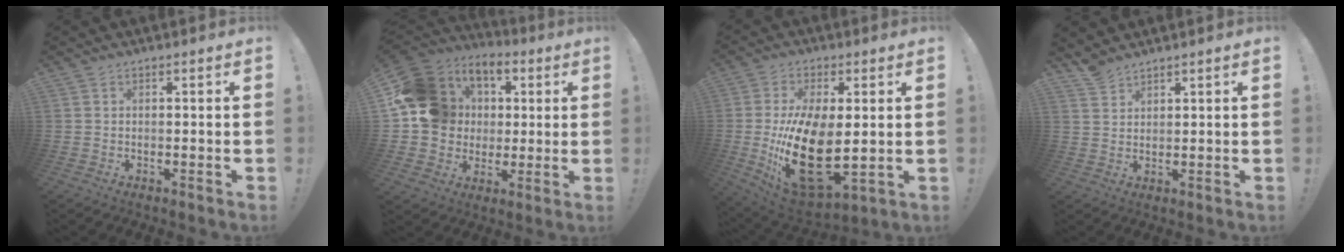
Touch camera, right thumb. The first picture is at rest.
{"total": 17.3, "force": [2.6, 15.8, 6.4], "torque": [-0.103, -0.008, 0.078]}
{"total": 22.7, "force": [-1.7, 11.7, 19.4], "torque": [-0.368, -0.026, -0.019]}
{"total": 3.8, "force": [3.5, 1.1, 1.1], "torque": [-0.020, -0.019, 0.068]}